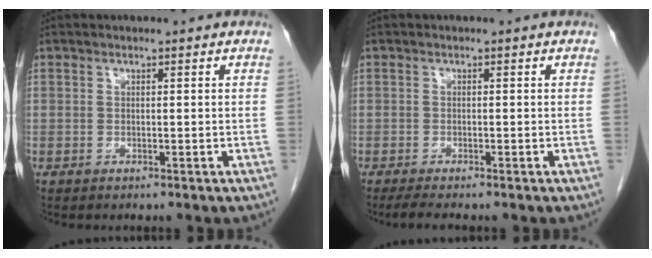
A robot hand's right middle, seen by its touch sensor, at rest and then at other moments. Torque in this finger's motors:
{"motor_torque": [0.45, -0.26, -0.01, 0.01]}